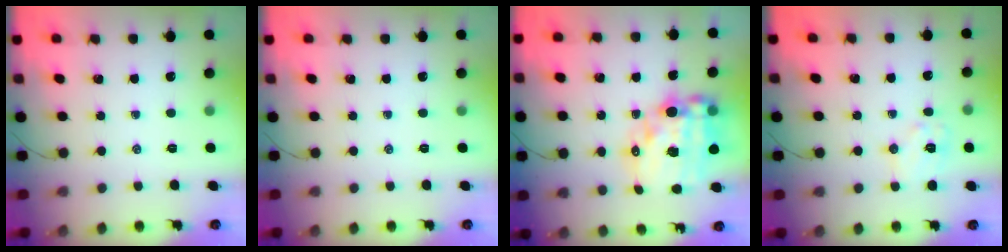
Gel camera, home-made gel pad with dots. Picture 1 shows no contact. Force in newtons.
{"total": 0.0}
{"total": 20.5, "press": 20.1, "slide": 4.4}
{"total": 8.4, "press": 8.3, "slide": 0.7}